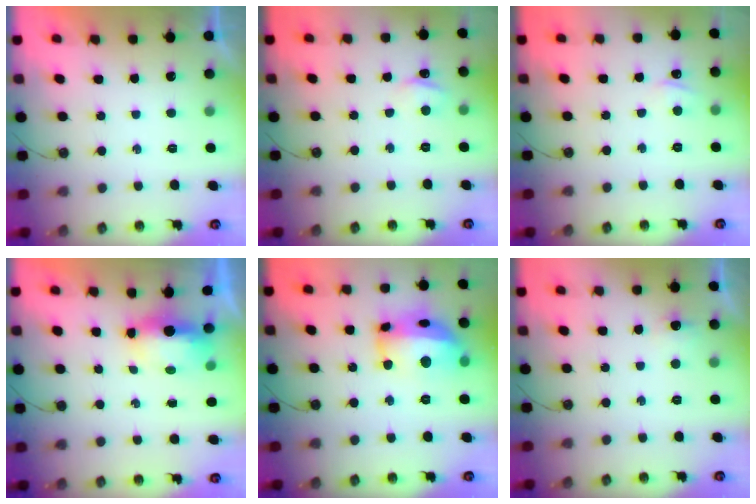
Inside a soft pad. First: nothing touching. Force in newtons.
{"total": 2.8, "press": 2.7, "slide": 0.4}
{"total": 2.4, "press": 2.4, "slide": 0.4}
{"total": 10.2, "press": 7.1, "slide": 7.3}
{"total": 17.7, "press": 17.6, "slide": 2.1}
{"total": 5.9, "press": 5.4, "slide": 2.2}